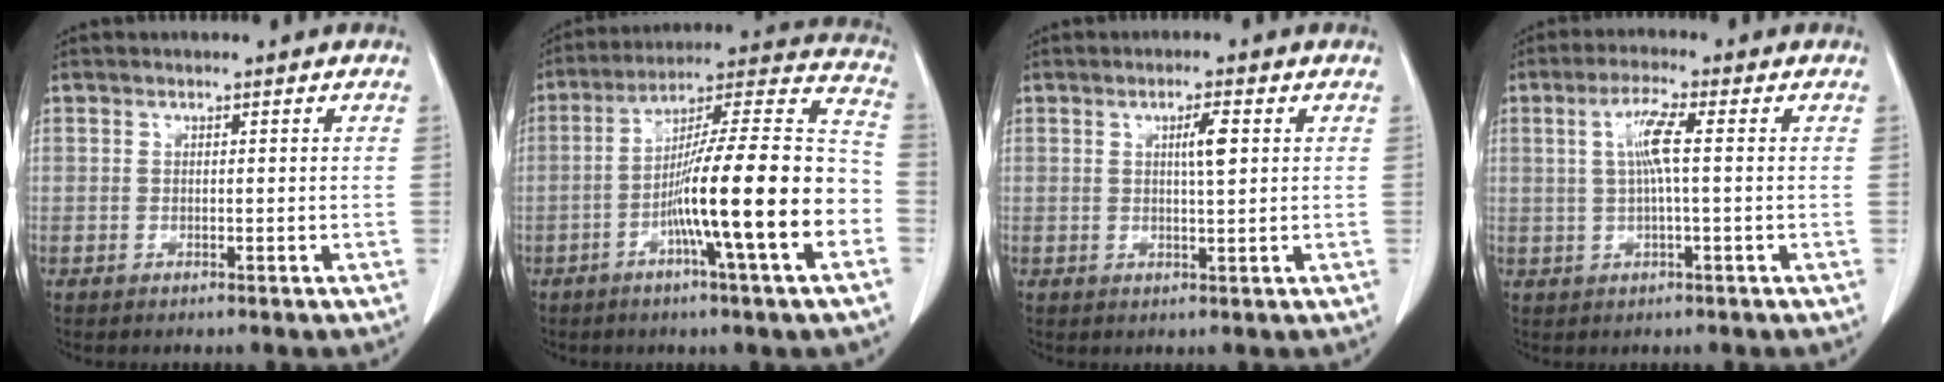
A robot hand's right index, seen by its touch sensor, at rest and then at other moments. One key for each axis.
{"total": 19.9, "fx": -5.9, "fy": 0.1, "fz": 19.0, "tx": -0.276, "ty": 0.010, "tz": -0.099}
{"total": 3.3, "fx": 1.0, "fy": 0.3, "fz": 3.1, "tx": -0.050, "ty": 0.001, "tz": 0.018}
{"total": 5.1, "fx": 0.8, "fy": 0.3, "fz": 5.0, "tx": -0.100, "ty": 0.009, "tz": 0.017}